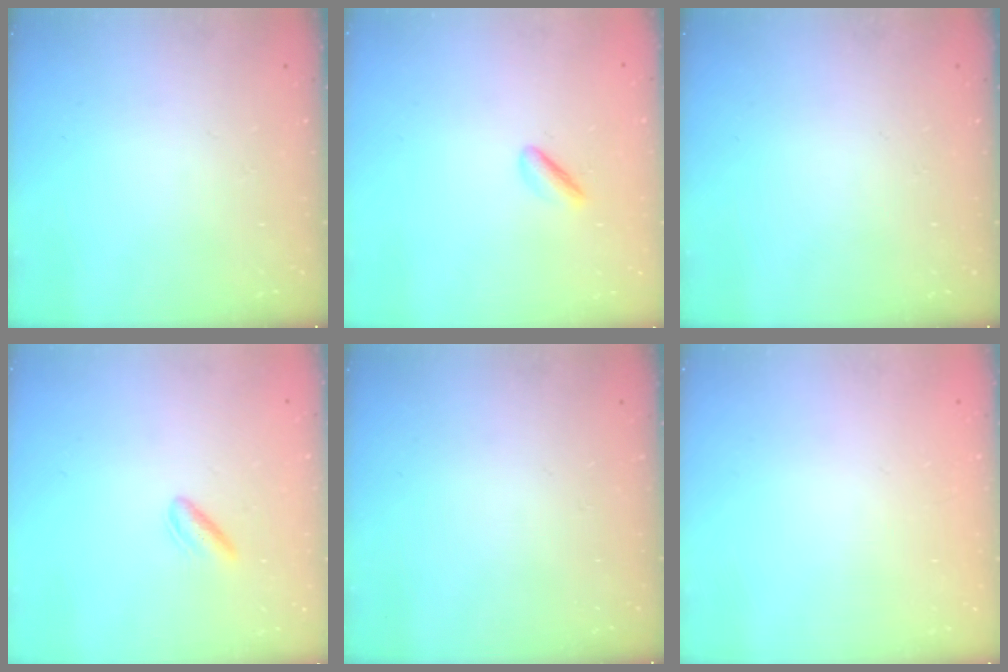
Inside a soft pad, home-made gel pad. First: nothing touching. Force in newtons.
{"total": 2.2, "press": 1.9, "slide": 1.2}
{"total": 0.0}
{"total": 2.6, "press": 2.2, "slide": 1.3}
{"total": 0.0}
{"total": 2.0, "press": 2.0, "slide": 0.1}